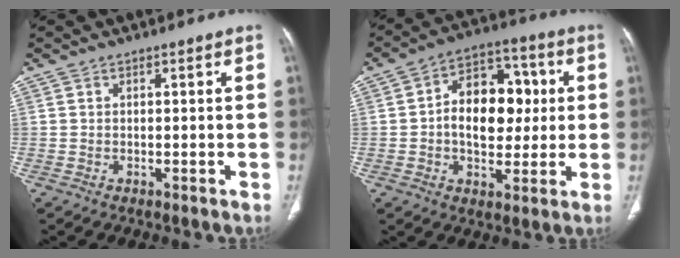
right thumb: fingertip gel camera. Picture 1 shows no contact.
{"total": 14.8, "force": [0.9, 9.9, 11.1], "torque": [-0.129, 0.027, 0.010]}